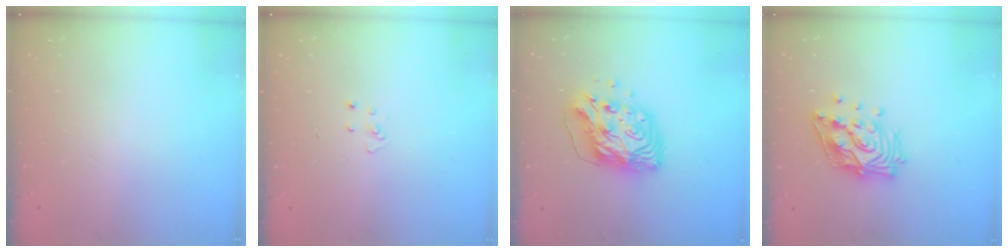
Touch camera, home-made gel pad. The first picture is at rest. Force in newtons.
{"total": 3.6, "press": 3.6, "slide": 0.3}
{"total": 14.5, "press": 14.4, "slide": 1.8}
{"total": 16.7, "press": 16.7, "slide": 1.2}